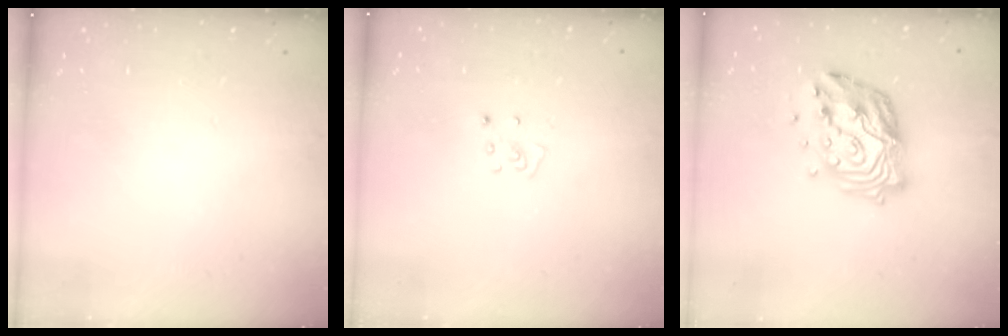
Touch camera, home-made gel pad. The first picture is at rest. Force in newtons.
{"total": 3.9, "press": 3.9, "slide": 0.3}
{"total": 16.5, "press": 16.4, "slide": 1.7}